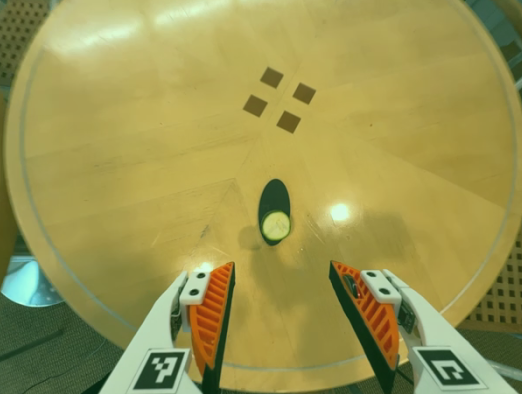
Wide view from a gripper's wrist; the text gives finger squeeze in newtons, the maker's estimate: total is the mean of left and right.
{"total": 0.0}